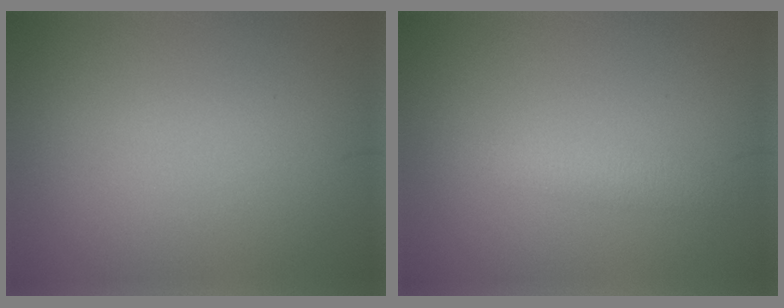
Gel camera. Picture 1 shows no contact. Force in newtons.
{"total": 1.9, "press": 1.9, "slide": 0.0}